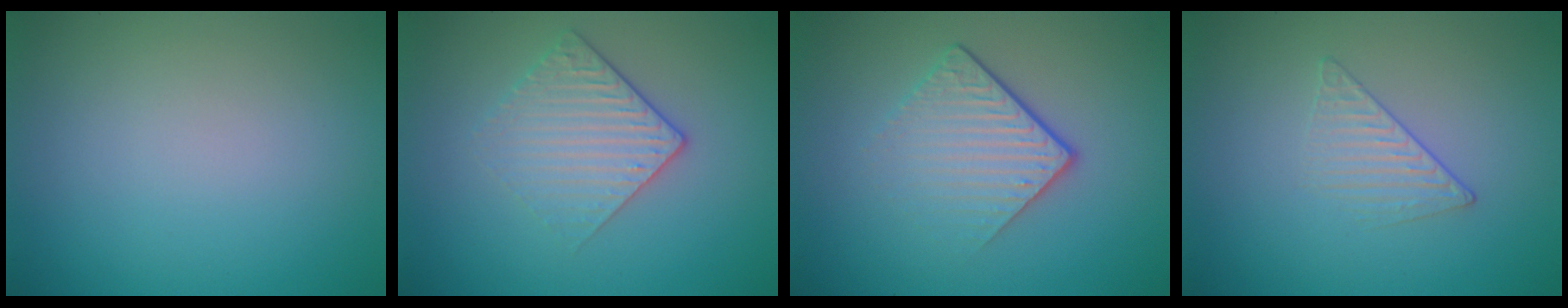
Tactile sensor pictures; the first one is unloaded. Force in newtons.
{"total": 3.1, "press": 2.7, "slide": 1.4}
{"total": 4.3, "press": 2.6, "slide": 3.5}
{"total": 1.5, "press": 0.7, "slide": 1.3}